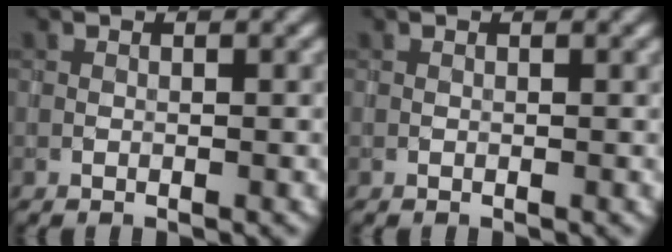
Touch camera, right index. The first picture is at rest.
{"total": 0.0}